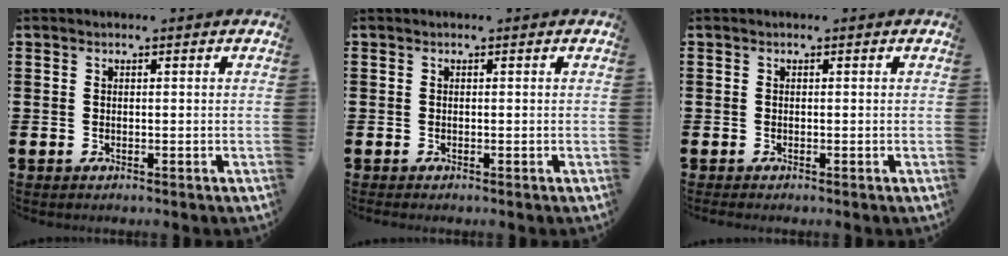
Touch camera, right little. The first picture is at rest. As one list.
[{"total": 0.0}, {"total": 0.0}]